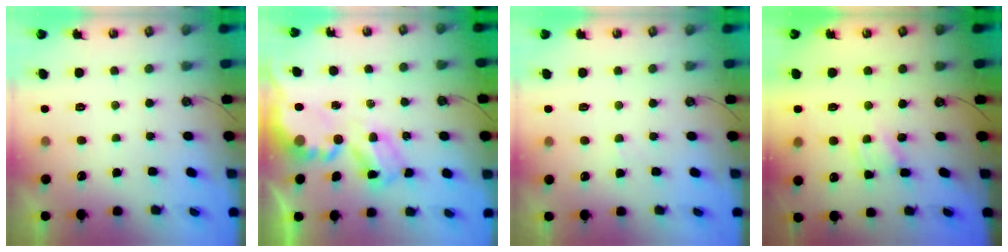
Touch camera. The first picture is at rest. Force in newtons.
{"total": 9.4, "press": 9.4, "slide": 0.4}
{"total": 1.9, "press": 1.9, "slide": 0.3}
{"total": 1.5, "press": 1.5, "slide": 0.1}